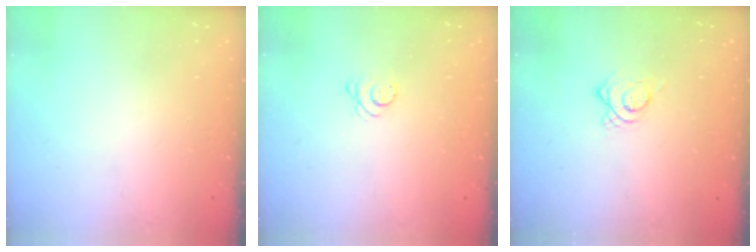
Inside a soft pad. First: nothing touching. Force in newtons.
{"total": 3.1, "press": 3.1, "slide": 0.4}
{"total": 6.5, "press": 6.5, "slide": 0.6}